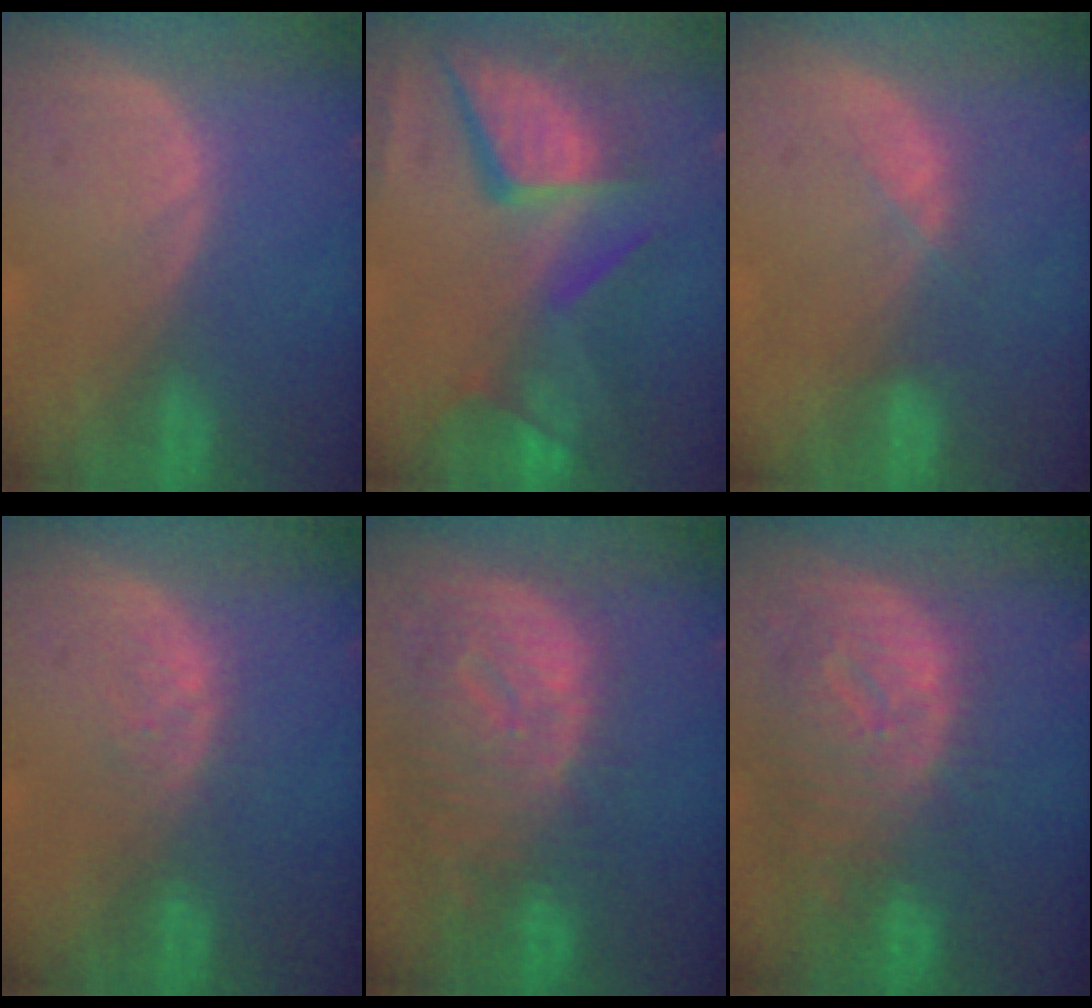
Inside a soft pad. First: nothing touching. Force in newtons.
{"total": 12.6, "press": 10.3, "slide": 7.2}
{"total": 2.3, "press": 2.2, "slide": 0.7}
{"total": 2.8, "press": 2.8, "slide": 0.3}
{"total": 12.6, "press": 10.9, "slide": 6.3}
{"total": 12.2, "press": 10.5, "slide": 6.1}